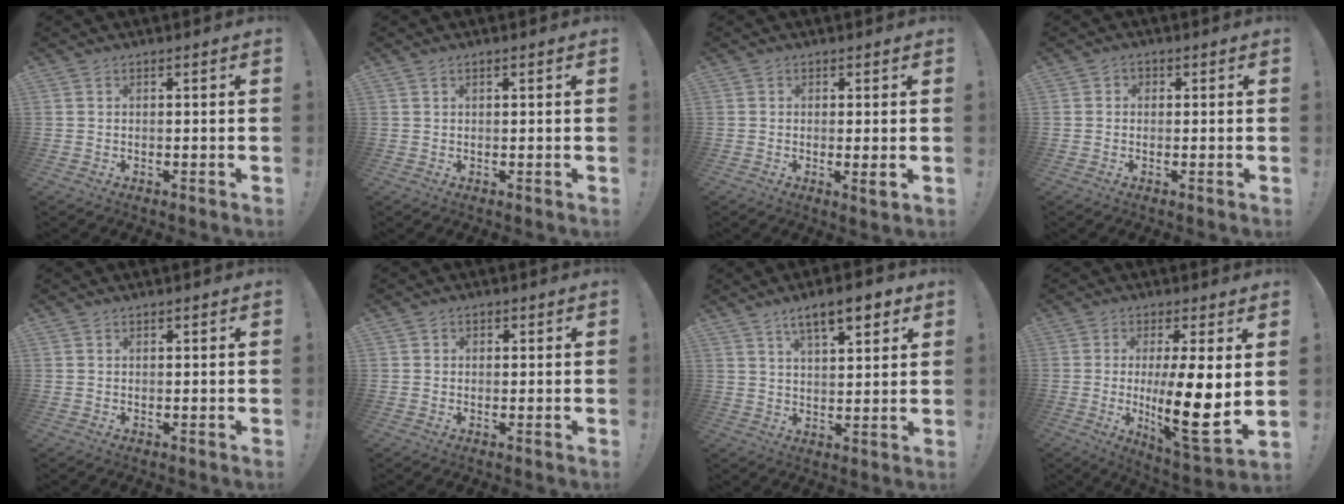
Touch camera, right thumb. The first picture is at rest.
{"total": 0.9, "force": [0.5, 0.4, 0.6], "torque": [-0.018, 0.004, 0.011]}
{"total": 2.6, "force": [0.4, 0.1, 2.6], "torque": [-0.032, -0.007, 0.005]}
{"total": 1.6, "force": [-0.4, 1.4, 0.6], "torque": [-0.017, 0.009, -0.005]}
{"total": 0.6, "force": [0.5, 0.3, 0.2], "torque": [0.001, -0.001, 0.008]}
{"total": 1.5, "force": [0.1, 1.4, 0.5], "torque": [-0.006, 0.005, 0.001]}
{"total": 10.2, "force": [6.1, 3.5, 7.4], "torque": [-0.105, -0.026, 0.102]}
{"total": 16.3, "force": [0.0, 3.5, 15.9], "torque": [-0.256, -0.026, 0.007]}